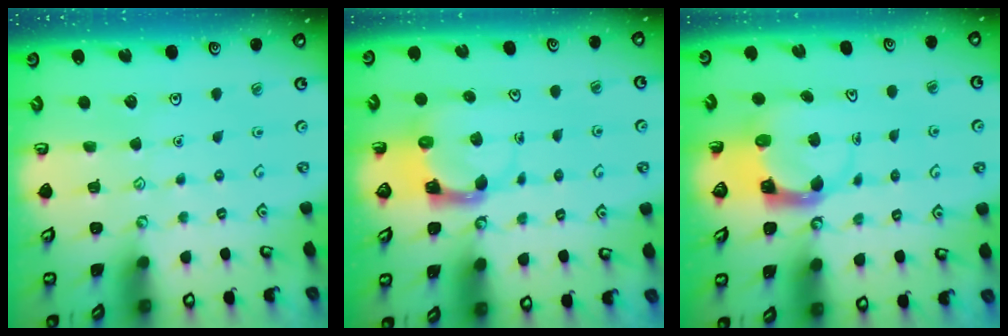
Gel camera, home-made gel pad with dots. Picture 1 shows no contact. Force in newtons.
{"total": 3.4, "press": 3.4, "slide": 0.5}
{"total": 3.8, "press": 3.7, "slide": 0.5}